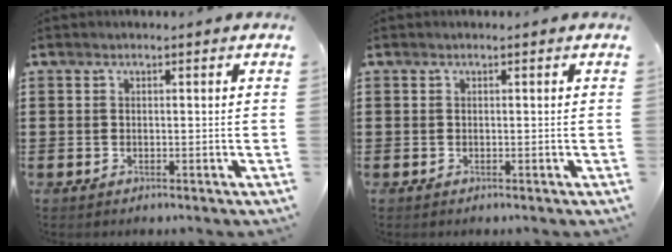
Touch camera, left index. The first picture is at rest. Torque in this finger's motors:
{"motor_torque": [0.00, 0.00, 0.00, -0.01]}